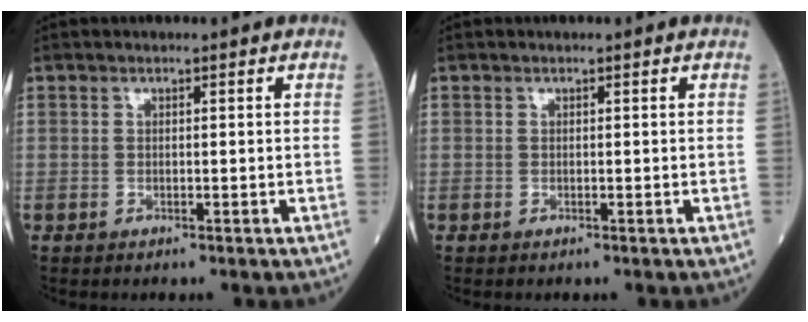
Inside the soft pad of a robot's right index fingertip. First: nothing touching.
{"total": 0.0}